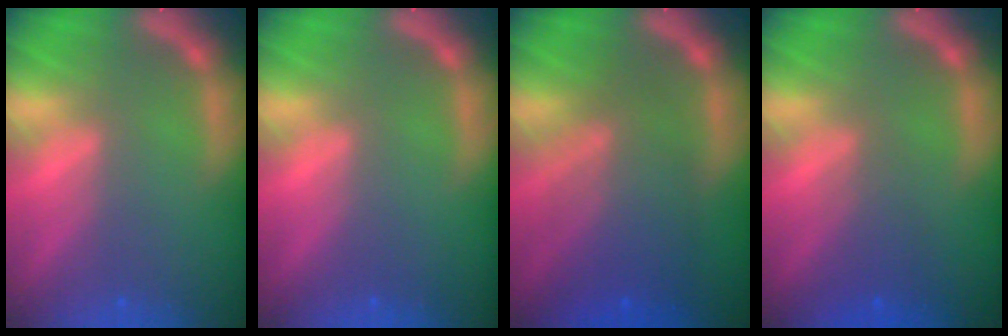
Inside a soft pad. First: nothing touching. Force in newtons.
{"total": 0.0}
{"total": 7.5}
{"total": 2.5}